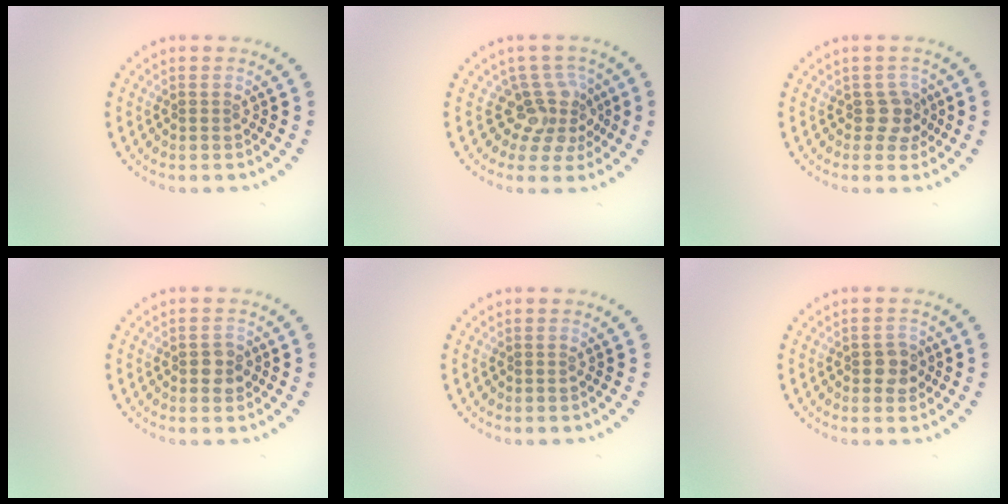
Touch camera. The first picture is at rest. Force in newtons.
{"total": 3.5, "press": 2.5, "slide": 2.4}
{"total": 2.1, "press": 1.8, "slide": 1.2}
{"total": 1.6, "press": 1.6, "slide": 0.3}
{"total": 0.0}
{"total": 1.9, "press": 1.9, "slide": 0.4}